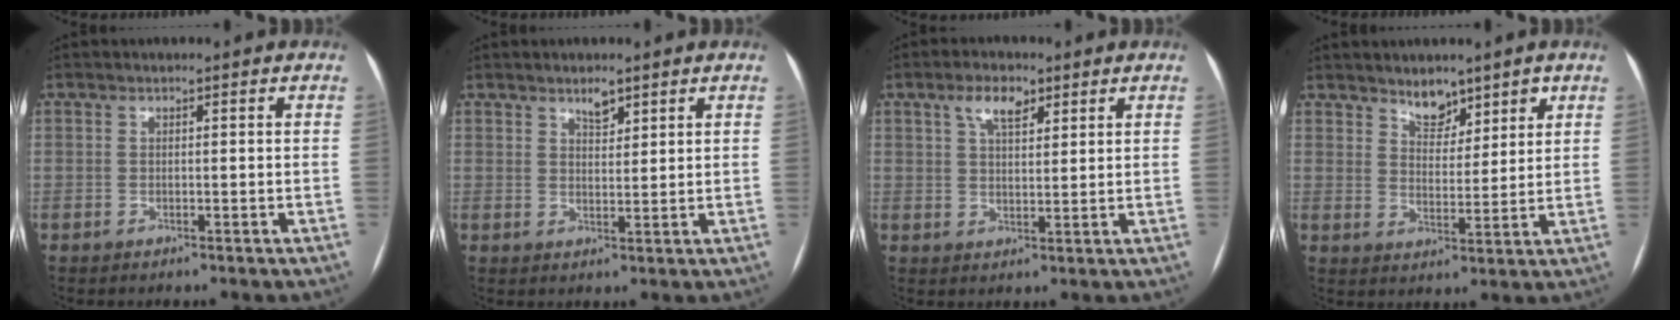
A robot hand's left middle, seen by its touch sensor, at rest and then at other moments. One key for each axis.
{"total": 2.5, "fx": 1.9, "fy": 0.9, "fz": 1.3, "tx": -0.025, "ty": -0.002, "tz": 0.035}
{"total": 4.8, "fx": 2.8, "fy": 2.1, "fz": 3.3, "tx": -0.064, "ty": 0.009, "tz": 0.051}
{"total": 4.9, "fx": 3.9, "fy": 2.5, "fz": 1.7, "tx": -0.021, "ty": -0.002, "tz": 0.070}